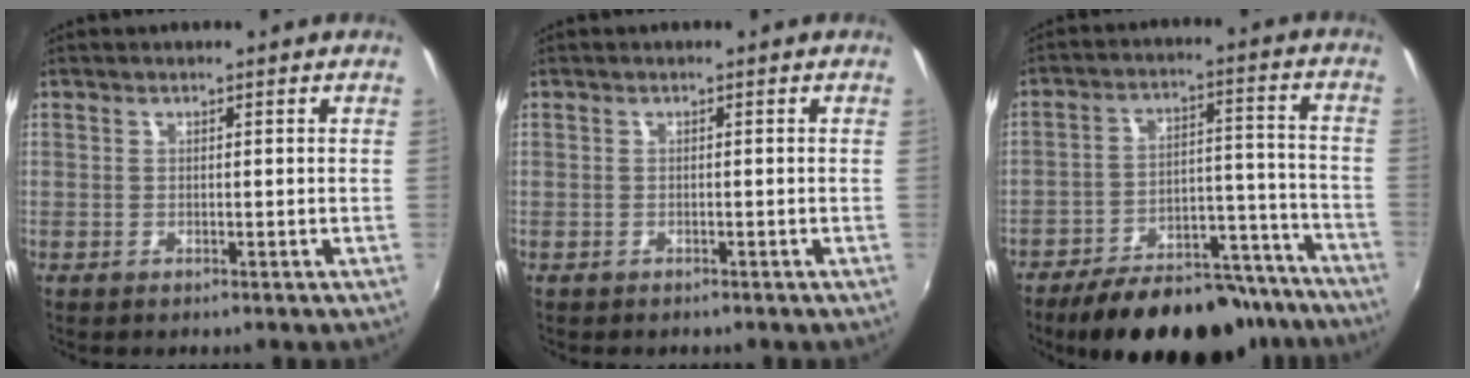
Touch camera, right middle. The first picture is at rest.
{"total": 0.9, "force": [-0.6, 0.6, 0.0], "torque": [-0.003, -0.002, -0.010]}
{"total": 23.6, "force": [-19.6, 8.8, 9.8], "torque": [-0.164, 0.023, -0.252]}